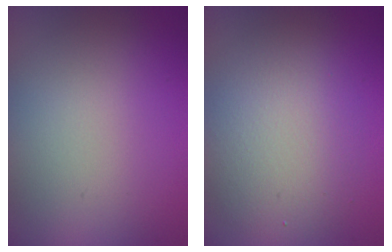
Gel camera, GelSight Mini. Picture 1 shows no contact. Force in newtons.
{"total": 4.6, "press": 4.5, "slide": 0.6}